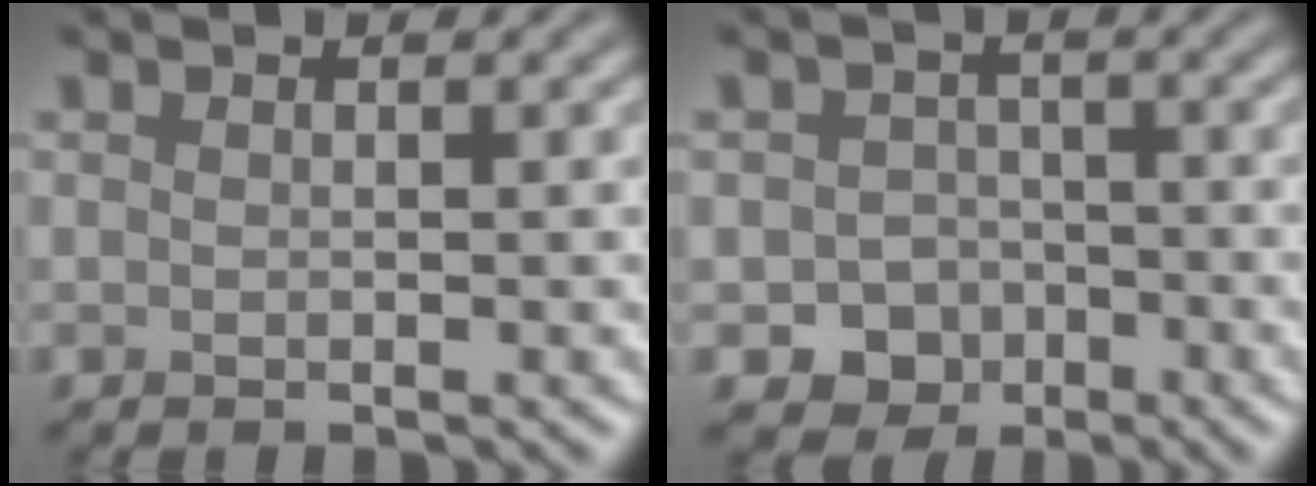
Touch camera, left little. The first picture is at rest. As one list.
[{"total": 4.2, "force": [-2.1, 3.5, 1.0], "torque": [0.008, -0.003, -0.036]}]